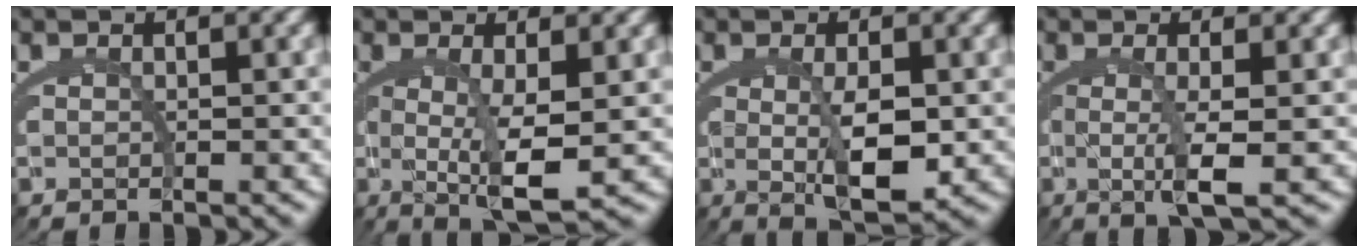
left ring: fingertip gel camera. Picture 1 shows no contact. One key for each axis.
{"total": 6.5, "fx": -0.5, "fy": 1.7, "fz": 6.3, "tx": -0.098, "ty": -0.018, "tz": 0.006}
{"total": 5.4, "fx": -0.4, "fy": 1.3, "fz": 5.2, "tx": -0.078, "ty": -0.016, "tz": 0.005}
{"total": 4.2, "fx": 0.1, "fy": 0.6, "fz": 4.1, "tx": -0.076, "ty": -0.012, "tz": 0.007}